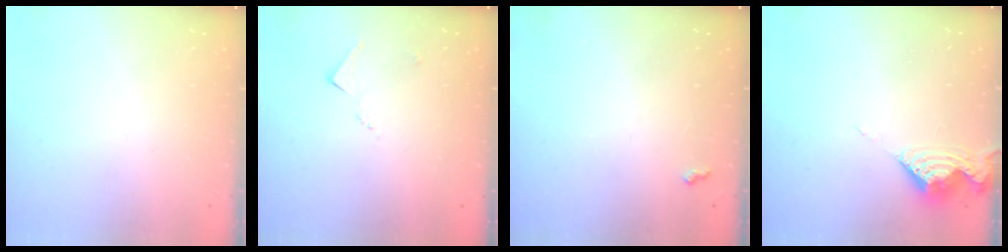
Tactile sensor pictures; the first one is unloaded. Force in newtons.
{"total": 6.1, "press": 6.0, "slide": 0.8}
{"total": 5.0, "press": 5.0, "slide": 0.7}
{"total": 8.0, "press": 8.0, "slide": 0.5}